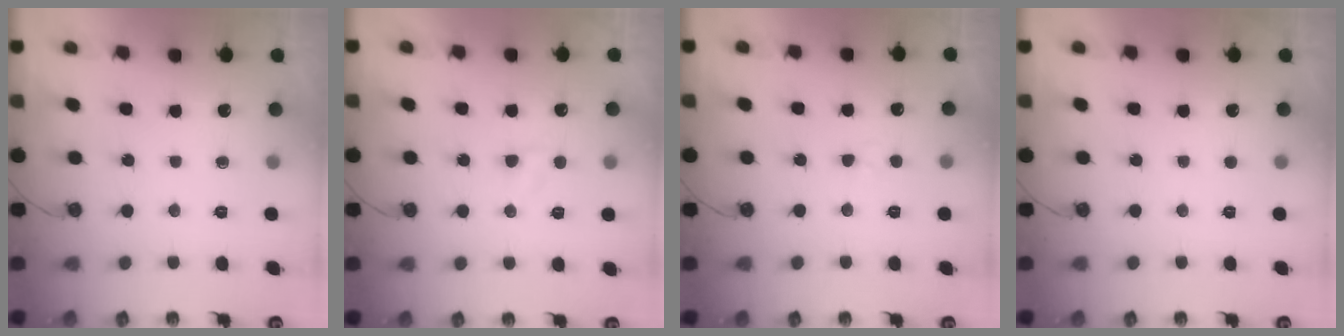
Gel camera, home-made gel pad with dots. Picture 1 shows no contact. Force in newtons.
{"total": 2.7, "press": 2.7, "slide": 0.3}
{"total": 2.9, "press": 2.8, "slide": 0.5}
{"total": 0.0}